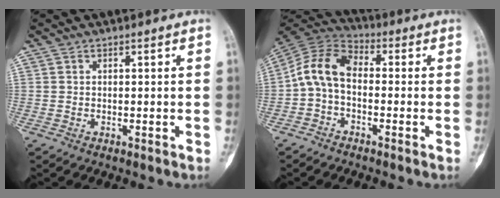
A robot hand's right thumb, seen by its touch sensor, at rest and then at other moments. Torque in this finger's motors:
{"motor_torque": [-0.35, 0.64, 0.10, -0.10, 0.08]}